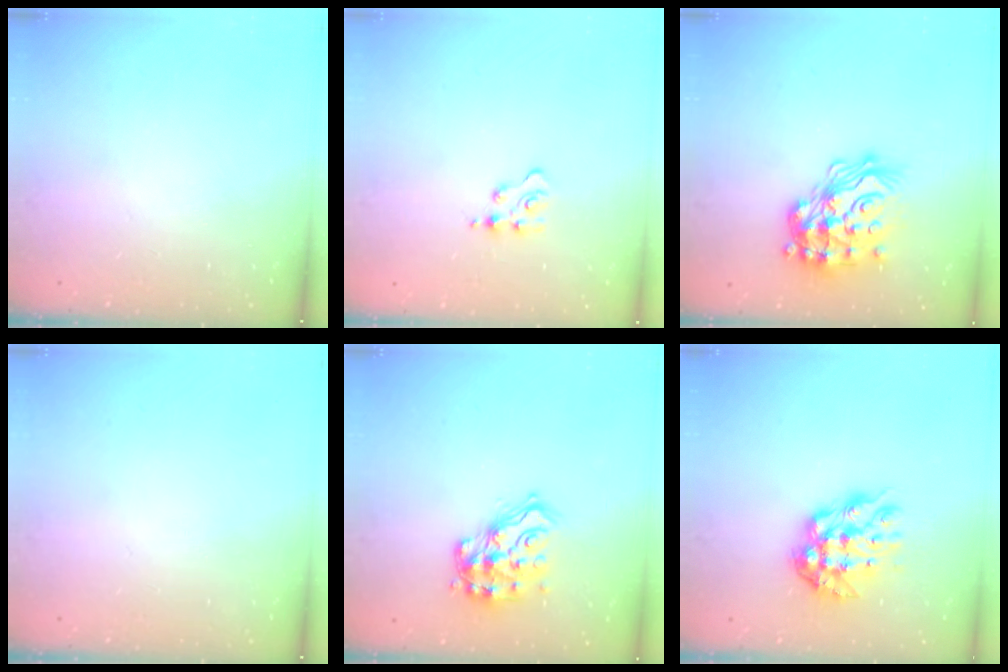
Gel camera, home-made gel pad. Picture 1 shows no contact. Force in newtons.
{"total": 3.7, "press": 3.6, "slide": 0.5}
{"total": 22.2, "press": 22.1, "slide": 1.6}
{"total": 0.0}
{"total": 14.9, "press": 14.9, "slide": 0.9}
{"total": 11.4, "press": 11.3, "slide": 1.1}